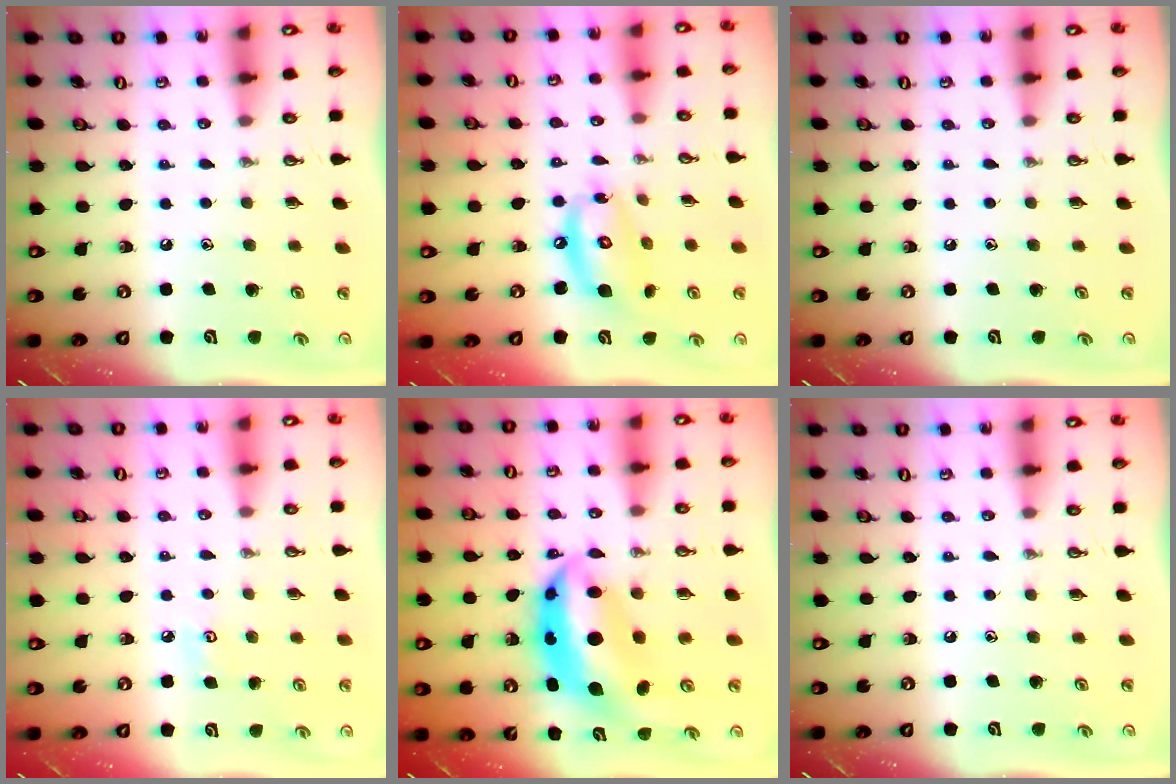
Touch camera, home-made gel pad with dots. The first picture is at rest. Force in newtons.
{"total": 12.8, "press": 12.7, "slide": 1.5}
{"total": 0.0}
{"total": 5.0, "press": 5.0, "slide": 0.5}
{"total": 12.2, "press": 12.1, "slide": 1.0}
{"total": 0.0}